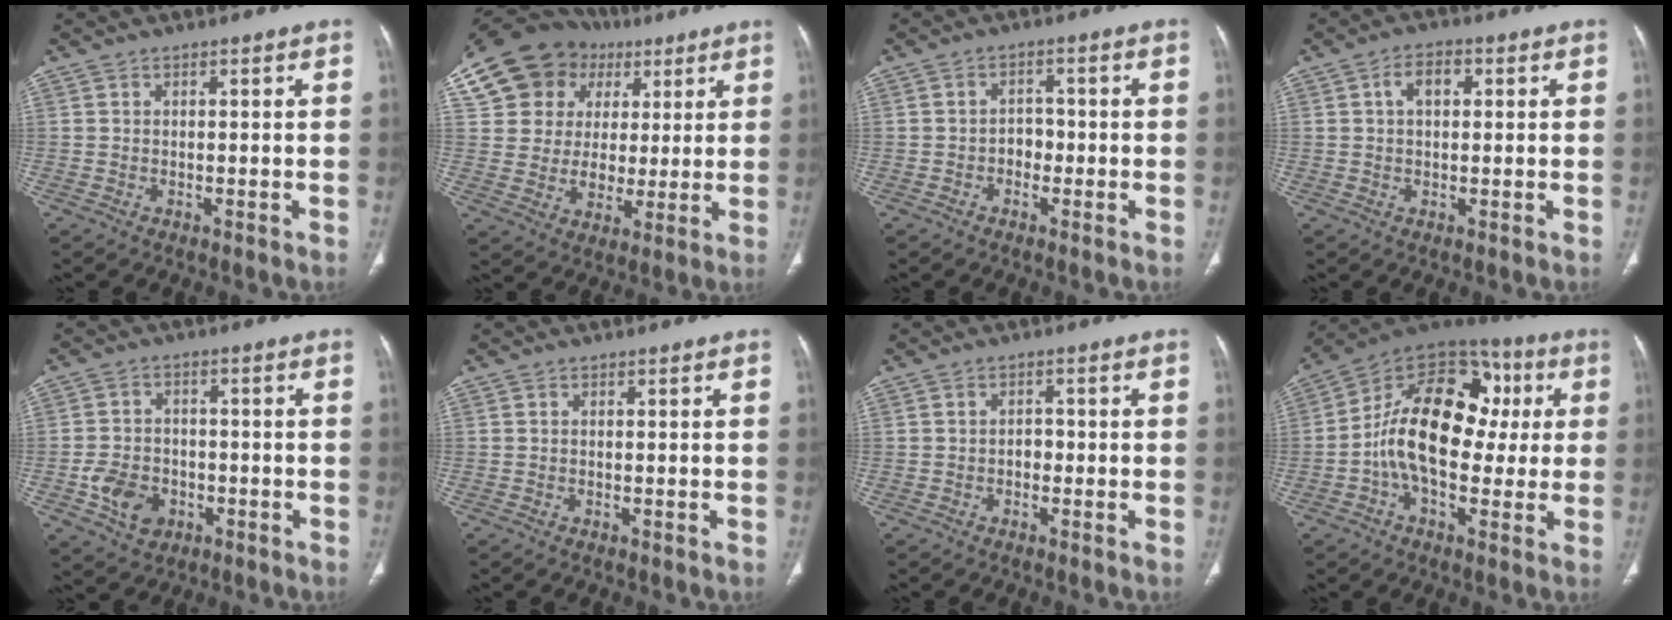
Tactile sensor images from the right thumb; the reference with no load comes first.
{"total": 19.3, "force": [7.3, 16.4, 7.0], "torque": [-0.092, 0.037, 0.138]}
{"total": 2.6, "force": [-1.0, 2.0, 1.2], "torque": [-0.003, 0.012, -0.021]}
{"total": 4.5, "force": [1.1, 2.8, 3.4], "torque": [-0.054, 0.011, 0.017]}
{"total": 7.5, "force": [-2.6, 5.8, 4.0], "torque": [-0.056, 0.015, -0.039]}
{"total": 0.0}
{"total": 1.5, "force": [-0.5, 1.2, 0.9], "torque": [-0.005, 0.006, -0.011]}
{"total": 20.9, "force": [0.8, 13.3, 16.1], "torque": [-0.236, 0.042, 0.003]}